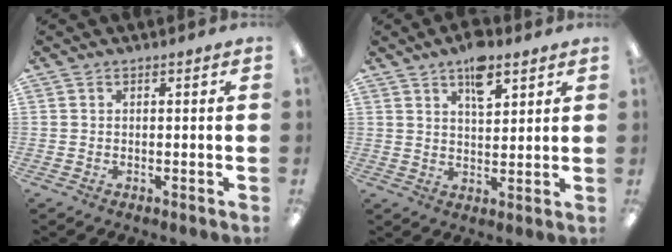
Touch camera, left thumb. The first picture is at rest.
{"total": 8.3, "force": [5.4, 3.8, 5.0], "torque": [-0.063, -0.026, 0.089]}